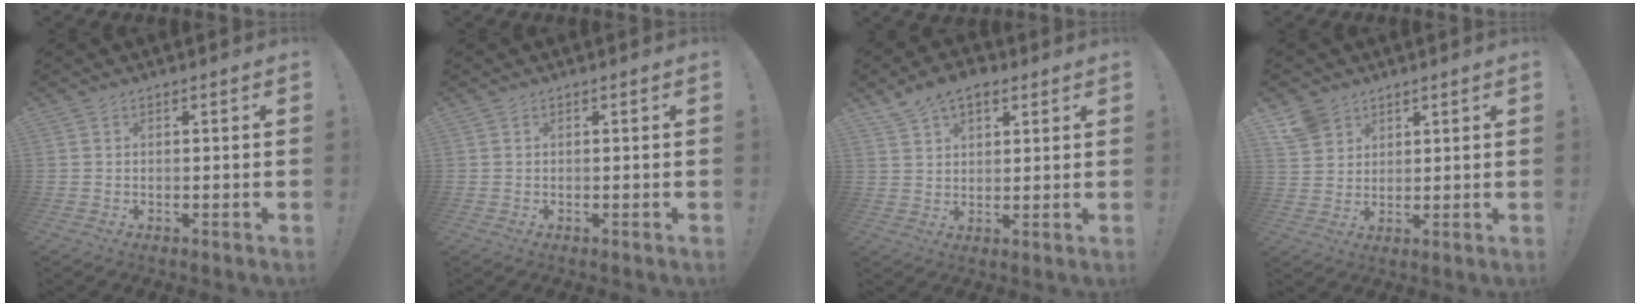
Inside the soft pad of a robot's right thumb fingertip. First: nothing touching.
{"total": 0.0}
{"total": 7.4, "force": [4.6, 4.4, 3.8], "torque": [-0.068, -0.010, 0.088]}
{"total": 6.4, "force": [4.4, 4.5, 1.4], "torque": [-0.030, -0.023, 0.089]}